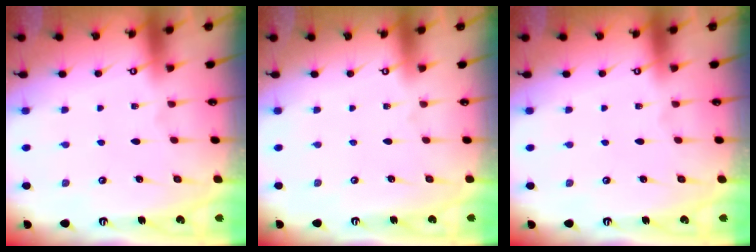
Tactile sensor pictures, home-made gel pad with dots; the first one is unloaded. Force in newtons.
{"total": 0.0}
{"total": 0.0}